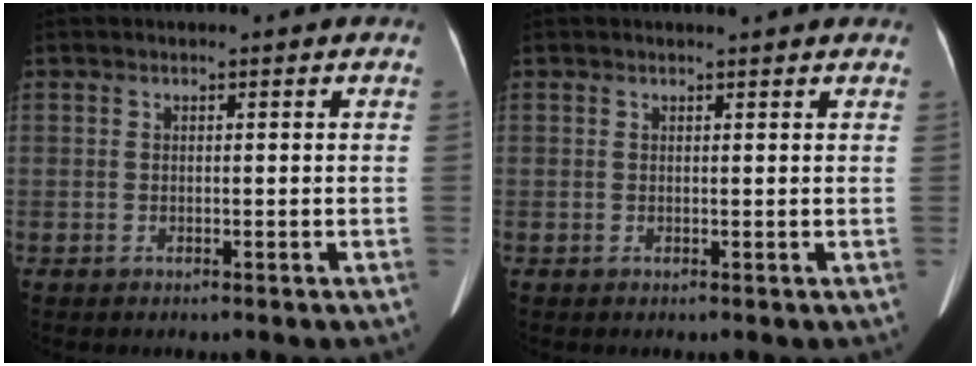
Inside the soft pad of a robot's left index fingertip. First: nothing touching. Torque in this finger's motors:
{"motor_torque": [-0.37, 0.01, -0.27, -0.06]}